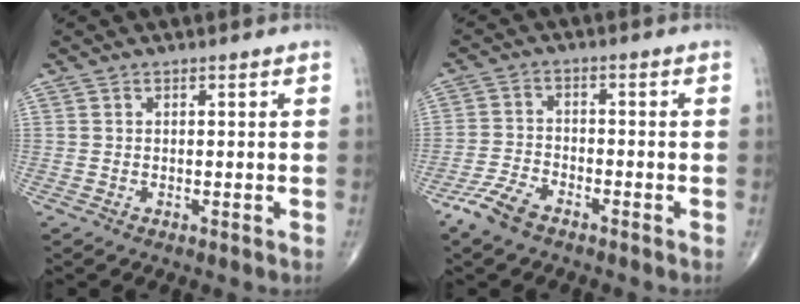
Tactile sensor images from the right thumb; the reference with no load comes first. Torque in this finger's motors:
{"motor_torque": [4.09, 0.88, 0.12, -0.77, 0.03]}